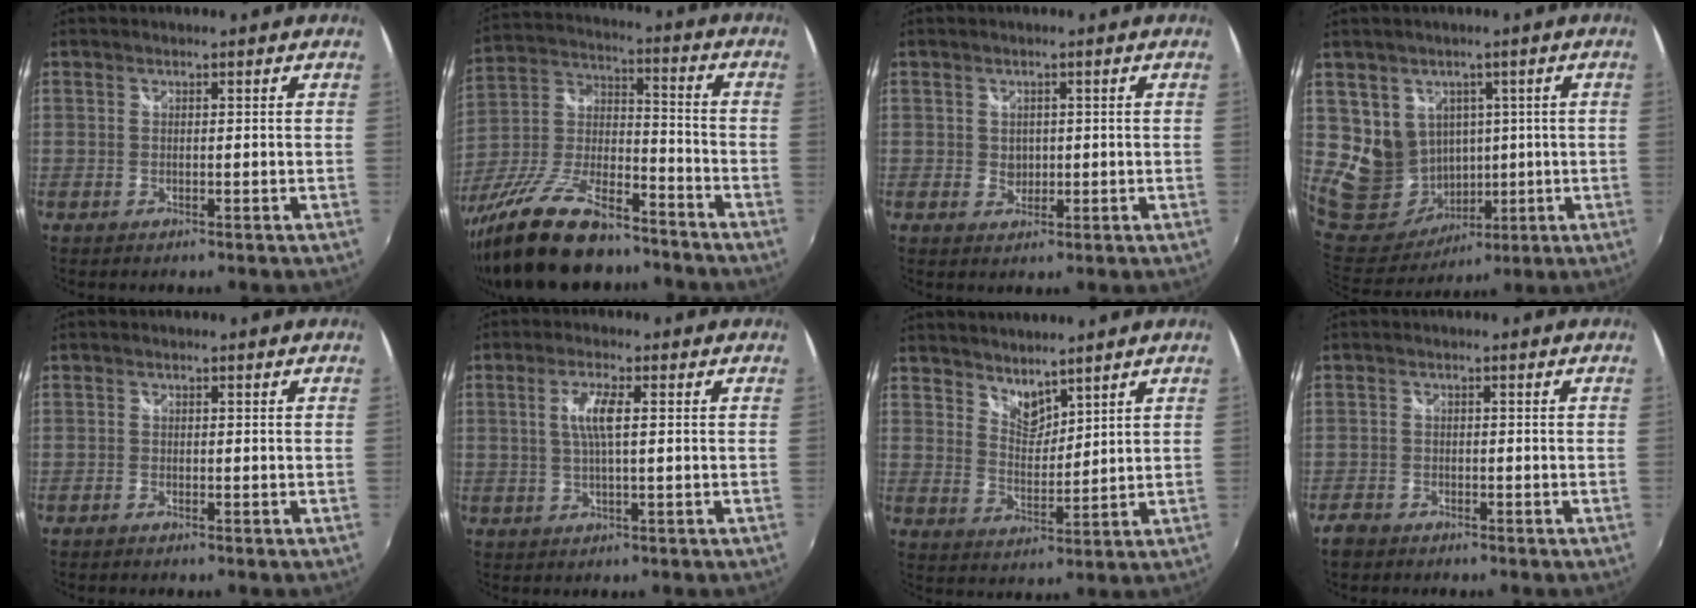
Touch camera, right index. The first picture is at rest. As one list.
[{"total": 21.0, "force": [-15.7, 7.3, 12.0], "torque": [-0.244, -0.016, -0.266]}, {"total": 2.1, "force": [0.2, 1.9, 0.8], "torque": [-0.009, 0.002, 0.004]}, {"total": 12.5, "force": [2.7, 11.5, 4.0], "torque": [-0.114, 0.006, 0.078]}, {"total": 0.6, "force": [-0.6, 0.2, 0.1], "torque": [-0.005, -0.003, -0.014]}, {"total": 4.5, "force": [0.6, 0.5, 4.5], "torque": [-0.087, 0.000, 0.013]}, {"total": 5.2, "force": [4.7, 1.7, 1.5], "torque": [-0.015, -0.004, 0.086]}, {"total": 2.9, "force": [-2.4, 1.6, 0.6], "torque": [-0.023, -0.002, -0.047]}]